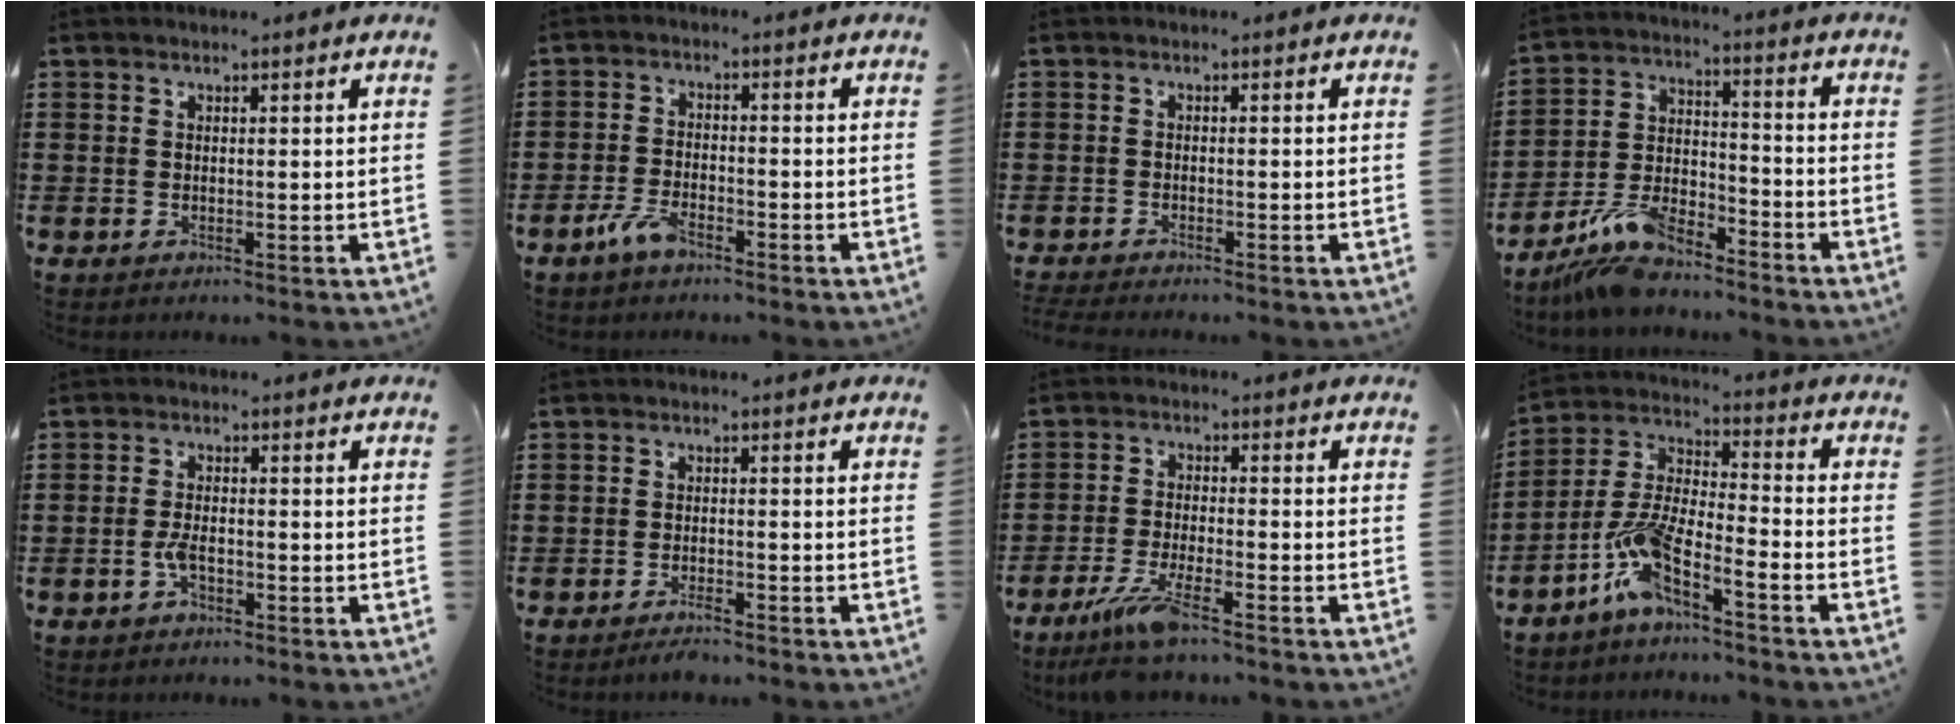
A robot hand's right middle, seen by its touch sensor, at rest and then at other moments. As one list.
[{"total": 3.9, "force": [-2.9, 1.4, 2.2], "torque": [-0.059, 0.000, -0.060]}, {"total": 1.4, "force": [-1.4, -0.1, 0.2], "torque": [-0.008, -0.003, -0.027]}, {"total": 9.4, "force": [-8.2, 2.7, 3.7], "torque": [-0.079, 0.017, -0.158]}, {"total": 3.0, "force": [-1.4, 1.1, 2.5], "torque": [-0.061, -0.005, -0.027]}, {"total": 2.0, "force": [-1.9, 0.2, 0.6], "torque": [-0.016, -0.001, -0.037]}, {"total": 6.9, "force": [-5.2, 0.8, 4.5], "torque": [-0.111, -0.023, -0.100]}, {"total": 7.8, "force": [-6.0, 0.4, 4.9], "torque": [-0.123, -0.029, -0.125]}]